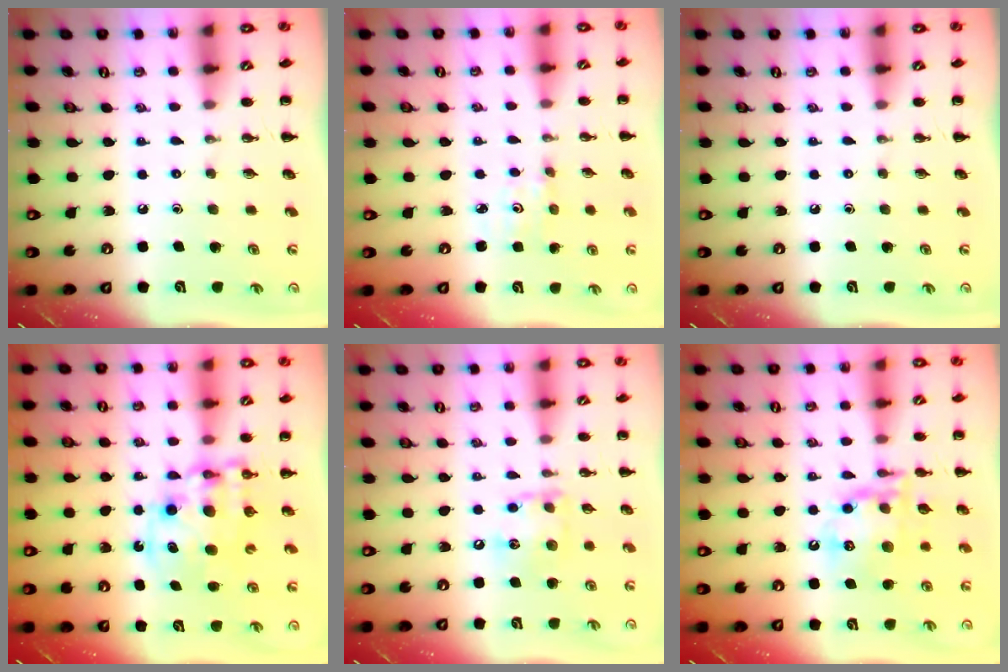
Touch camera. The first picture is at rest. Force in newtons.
{"total": 1.2, "press": 1.1, "slide": 0.4}
{"total": 0.0}
{"total": 11.2, "press": 10.9, "slide": 2.6}
{"total": 10.1, "press": 10.1, "slide": 0.8}
{"total": 15.0, "press": 14.8, "slide": 2.7}